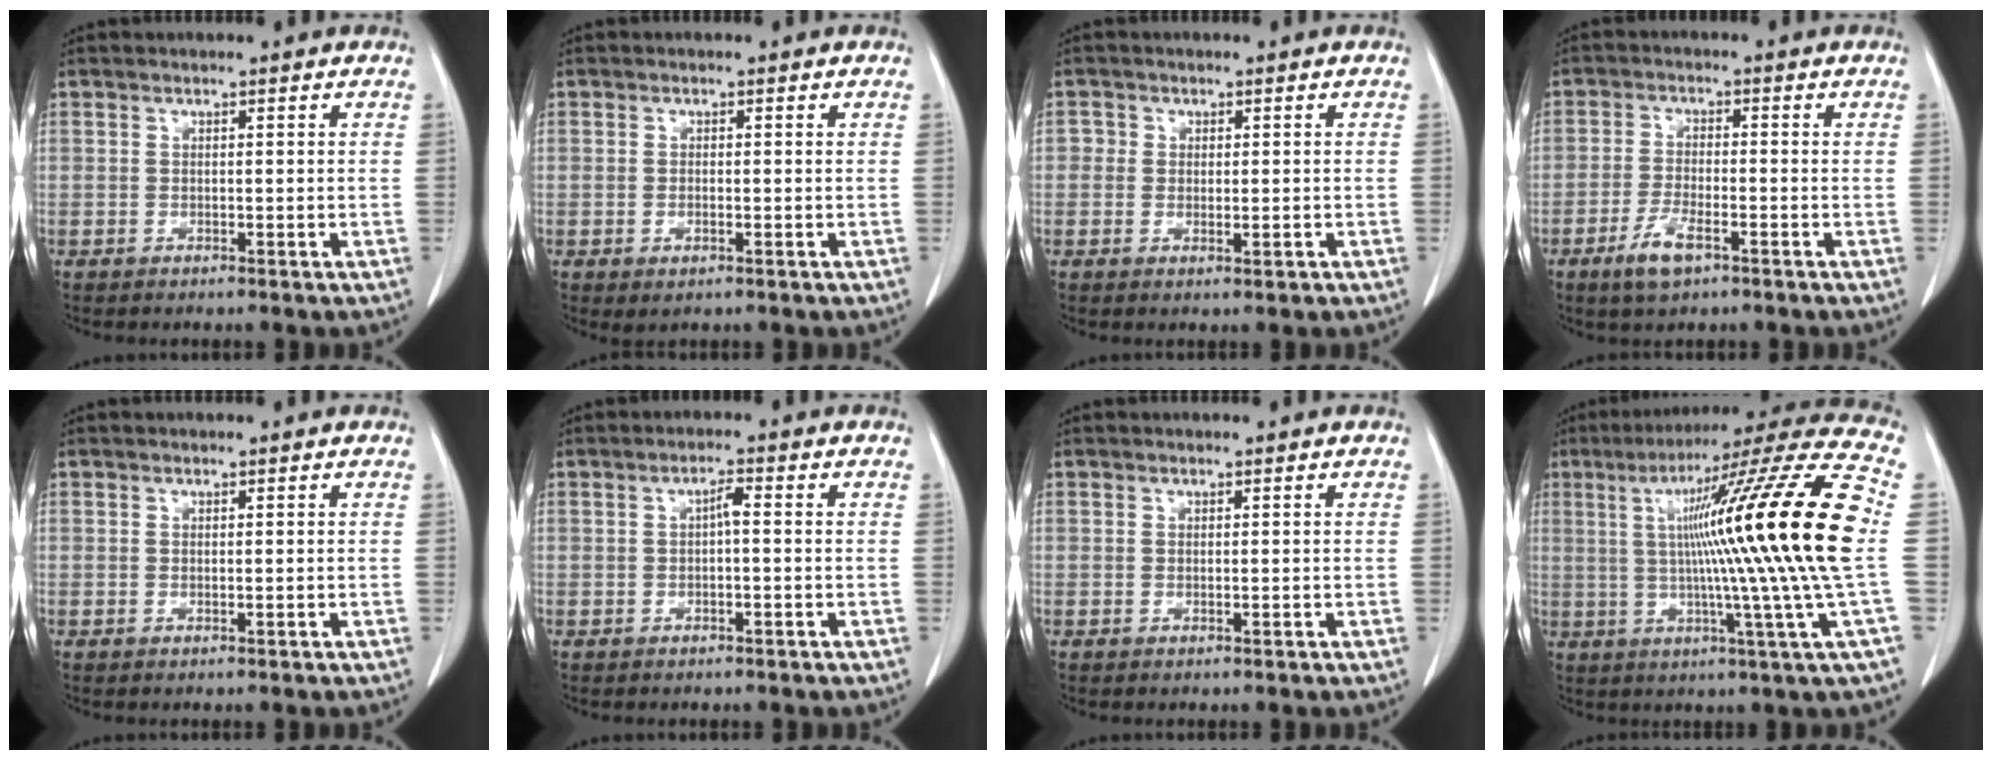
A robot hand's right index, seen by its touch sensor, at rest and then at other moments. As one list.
[{"total": 1.9, "force": [-0.6, 0.8, 1.6], "torque": [-0.031, -0.003, -0.003]}, {"total": 2.4, "force": [-0.3, 1.8, 1.5], "torque": [-0.015, 0.001, -0.004]}, {"total": 5.2, "force": [-2.9, 1.5, 4.0], "torque": [-0.083, -0.005, -0.052]}, {"total": 0.0}, {"total": 2.1, "force": [0.0, 0.4, 2.1], "torque": [-0.037, 0.004, 0.000]}, {"total": 0.0}, {"total": 24.5, "force": [2.1, -2.3, 24.3], "torque": [-0.341, 0.005, 0.009]}]